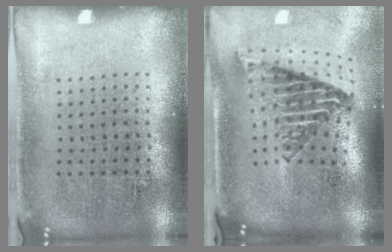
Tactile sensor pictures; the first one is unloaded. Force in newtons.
{"total": 2.8, "press": 1.7, "slide": 2.2}